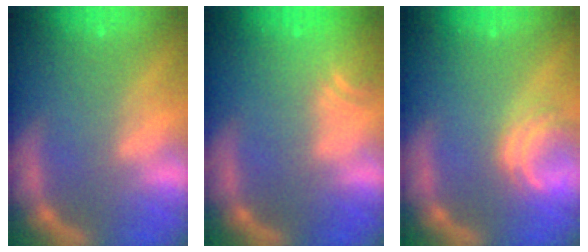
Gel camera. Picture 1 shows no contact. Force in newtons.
{"total": 4.5}
{"total": 3.0}